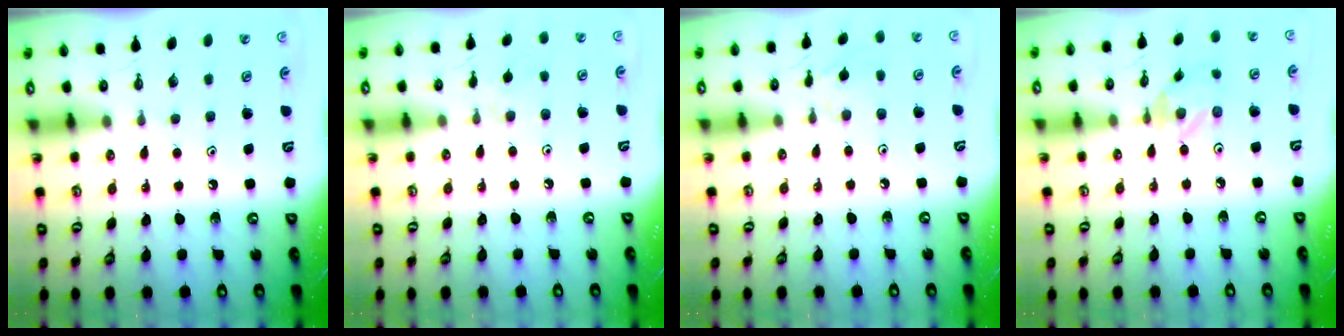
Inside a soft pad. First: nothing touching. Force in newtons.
{"total": 1.2, "press": 1.1, "slide": 0.4}
{"total": 3.3, "press": 3.3, "slide": 0.4}
{"total": 2.1, "press": 2.1, "slide": 0.1}